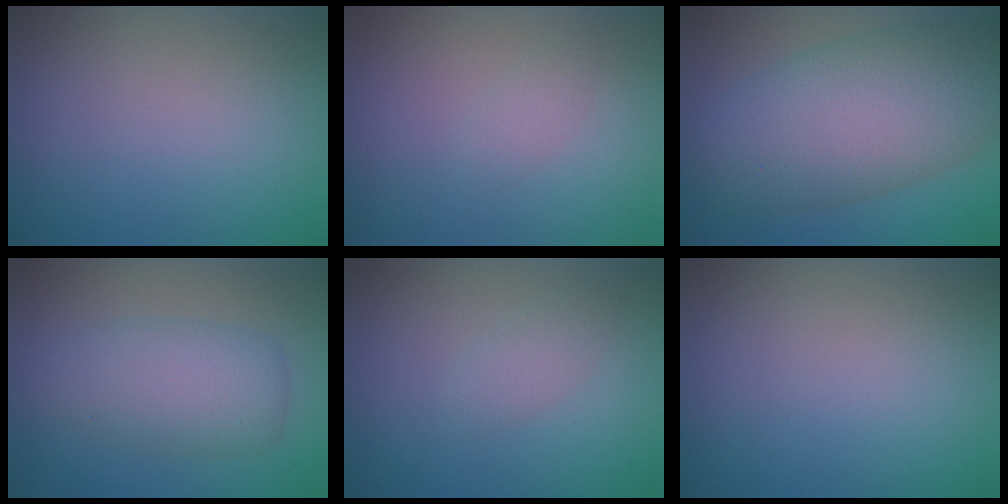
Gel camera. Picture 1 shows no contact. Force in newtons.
{"total": 1.0, "press": 1.0, "slide": 0.0}
{"total": 10.2, "press": 10.2, "slide": 0.4}
{"total": 5.0, "press": 5.0, "slide": 0.1}
{"total": 1.3, "press": 1.3, "slide": 0.0}
{"total": 0.0}